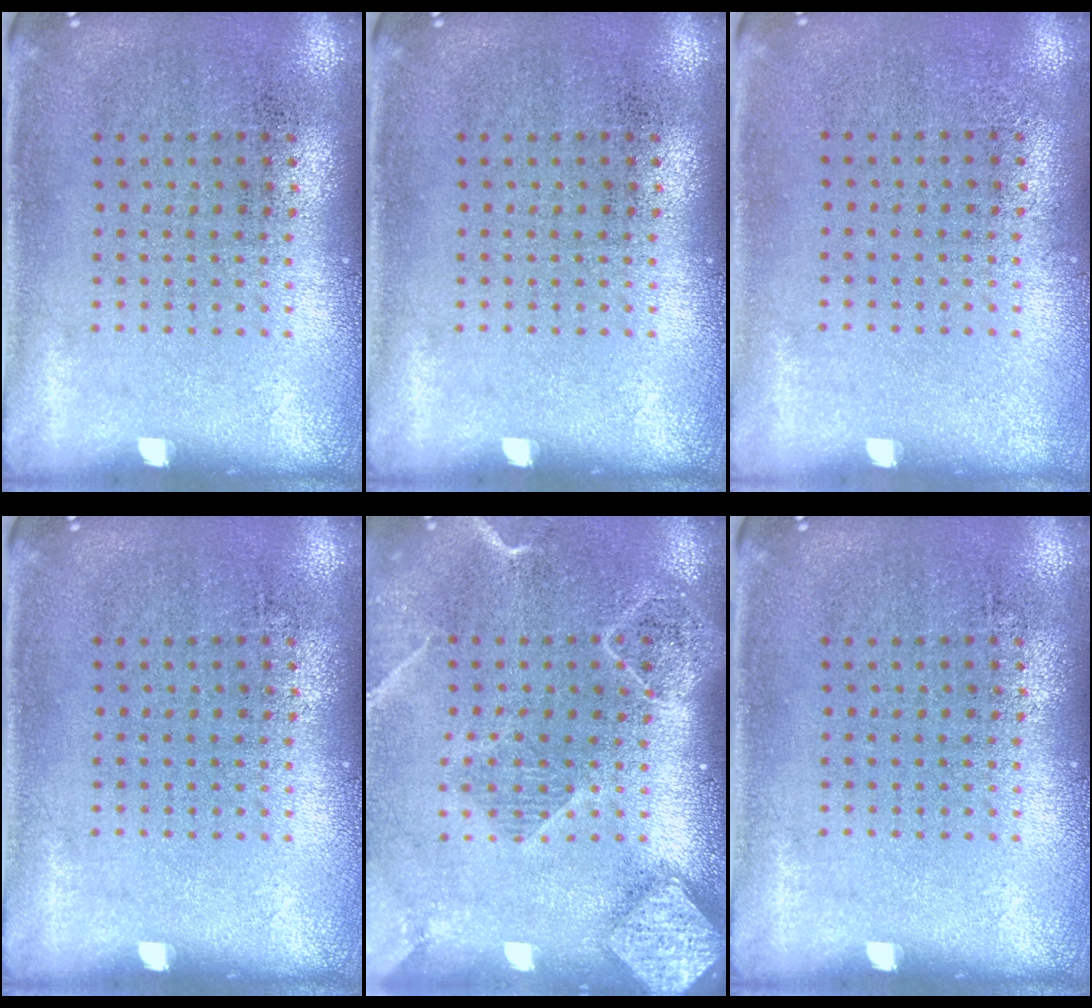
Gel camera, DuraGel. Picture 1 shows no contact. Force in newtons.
{"total": 0.0}
{"total": 0.0}
{"total": 0.0}
{"total": 2.4, "press": 2.0, "slide": 1.2}
{"total": 0.0}